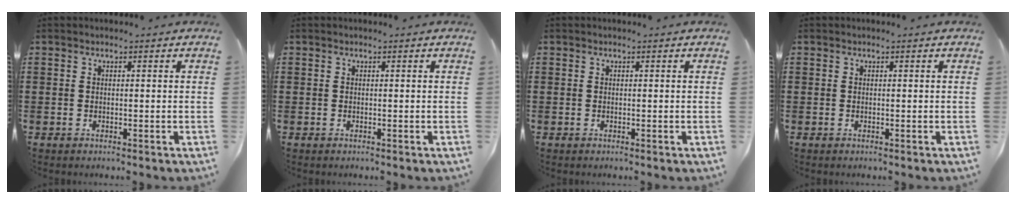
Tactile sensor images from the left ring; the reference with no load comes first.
{"total": 0.0}
{"total": 0.0}
{"total": 0.0}